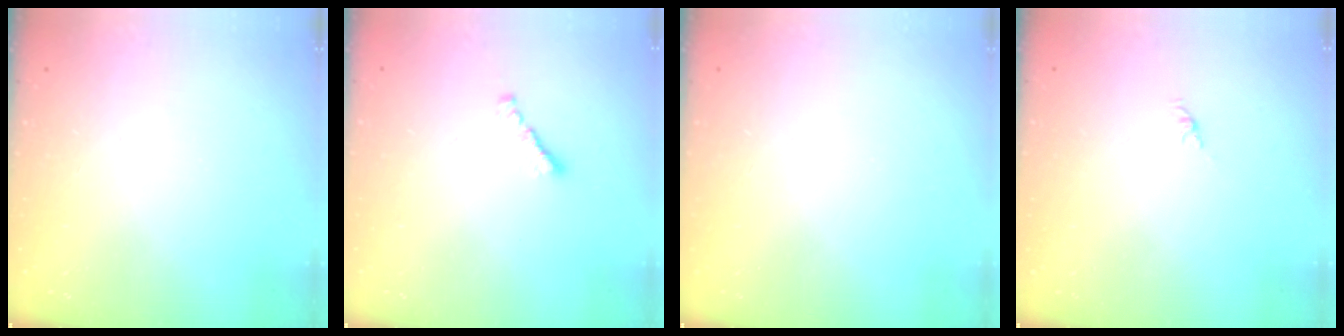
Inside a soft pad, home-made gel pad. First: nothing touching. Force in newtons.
{"total": 1.0, "press": 0.8, "slide": 0.5}
{"total": 0.0}
{"total": 0.0}